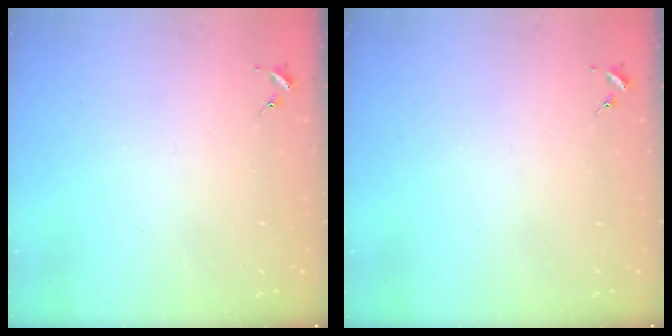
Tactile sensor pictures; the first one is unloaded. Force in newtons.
{"total": 0.0}